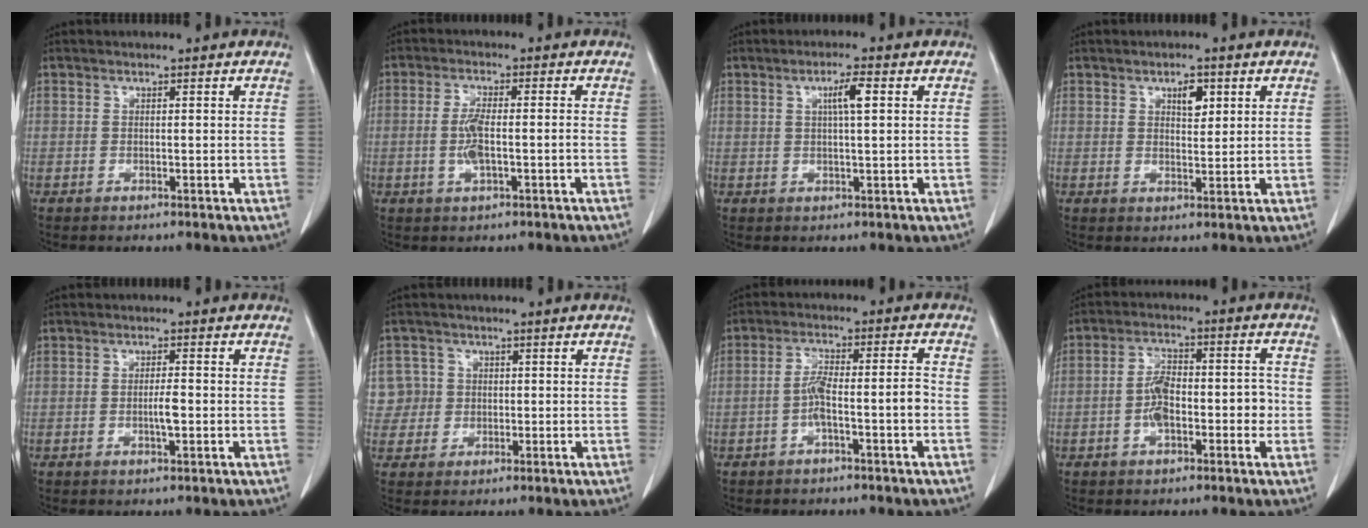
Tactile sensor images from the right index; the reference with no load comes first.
{"total": 4.6, "force": [-1.0, 1.1, 4.4], "torque": [-0.097, 0.002, -0.017]}
{"total": 3.7, "force": [1.2, 0.3, 3.5], "torque": [-0.059, 0.002, 0.019]}
{"total": 3.4, "force": [1.7, 1.6, 2.5], "torque": [-0.038, -0.002, 0.028]}
{"total": 2.3, "force": [-0.5, 0.5, 2.2], "torque": [-0.042, 0.001, -0.007]}
{"total": 4.8, "force": [0.6, 4.7, -0.3], "torque": [0.019, 0.016, 0.015]}
{"total": 6.1, "force": [-2.1, 0.7, 5.7], "torque": [-0.105, 0.025, -0.033]}
{"total": 7.5, "force": [-1.8, 3.5, 6.5], "torque": [-0.116, 0.030, -0.030]}